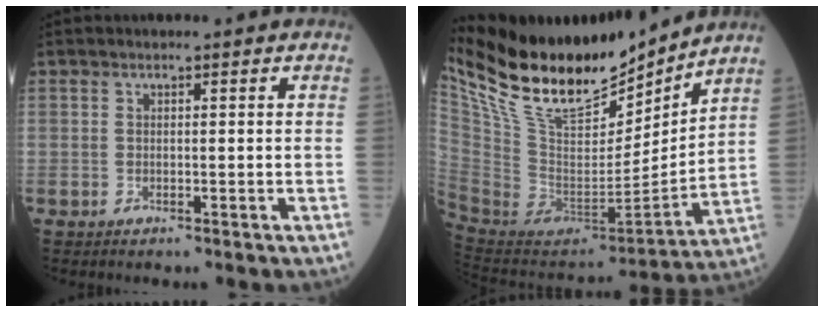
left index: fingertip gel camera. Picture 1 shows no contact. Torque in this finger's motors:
{"motor_torque": [1.04, -1.10, 0.24, 0.11]}